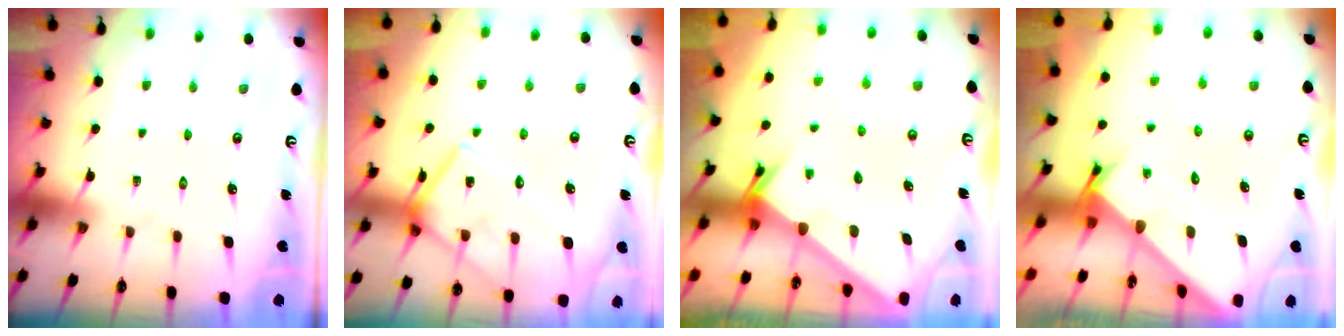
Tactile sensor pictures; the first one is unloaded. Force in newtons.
{"total": 16.0, "press": 16.0, "slide": 0.9}
{"total": 2.4, "press": 2.4, "slide": 0.2}
{"total": 1.7, "press": 1.7, "slide": 0.1}